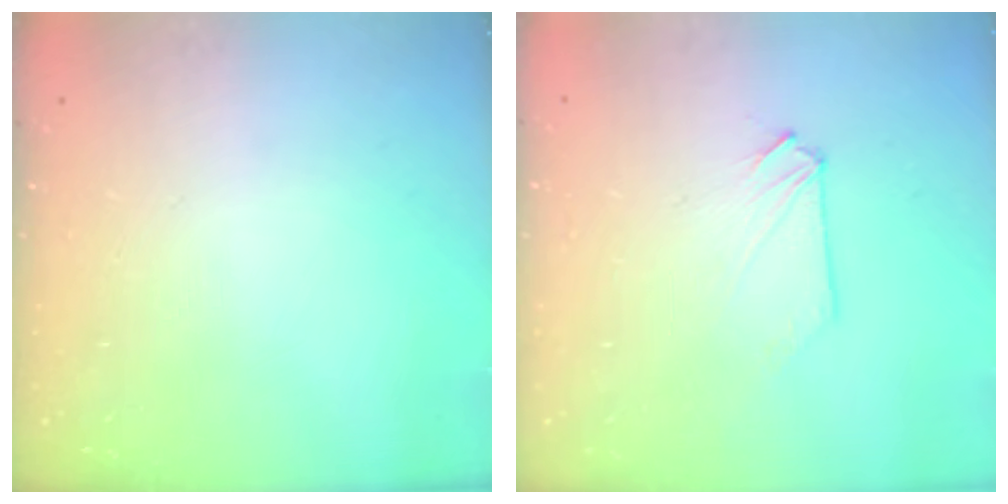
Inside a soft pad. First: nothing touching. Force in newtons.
{"total": 0.9, "press": 0.9, "slide": 0.2}